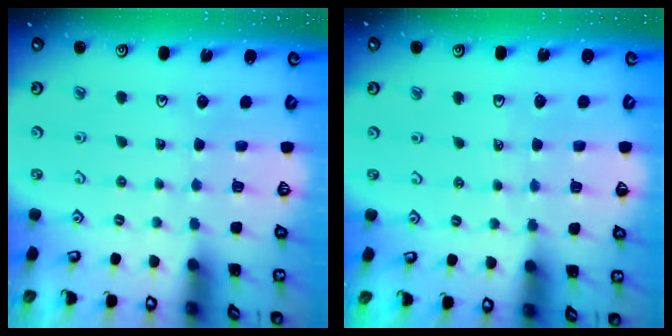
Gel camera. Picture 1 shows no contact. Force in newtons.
{"total": 3.9, "press": 3.5, "slide": 1.8}